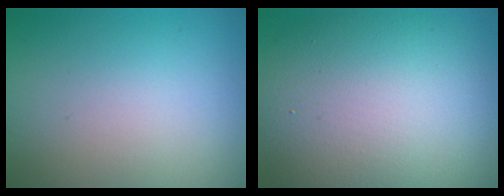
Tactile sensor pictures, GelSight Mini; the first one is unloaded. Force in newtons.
{"total": 11.8, "press": 11.8, "slide": 0.5}